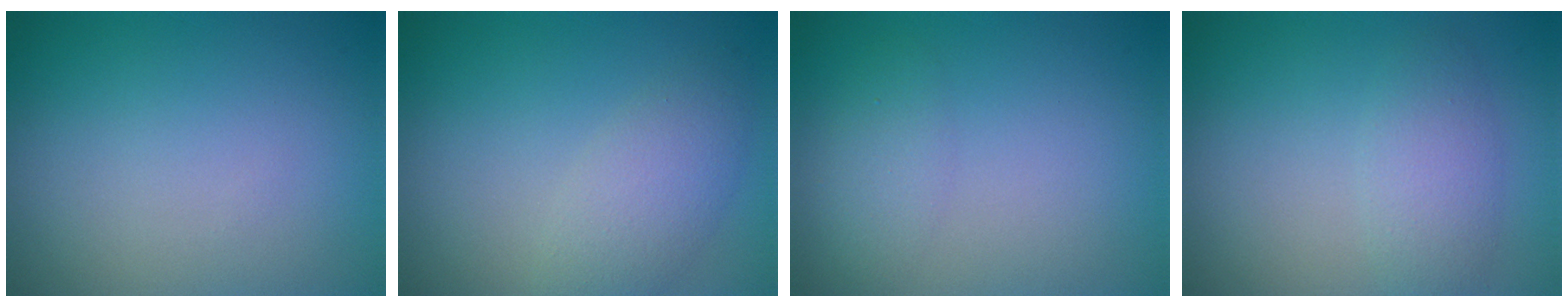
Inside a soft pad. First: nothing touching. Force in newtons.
{"total": 3.2, "press": 3.1, "slide": 0.2}
{"total": 1.8, "press": 1.8, "slide": 0.0}
{"total": 2.4, "press": 2.4, "slide": 0.1}